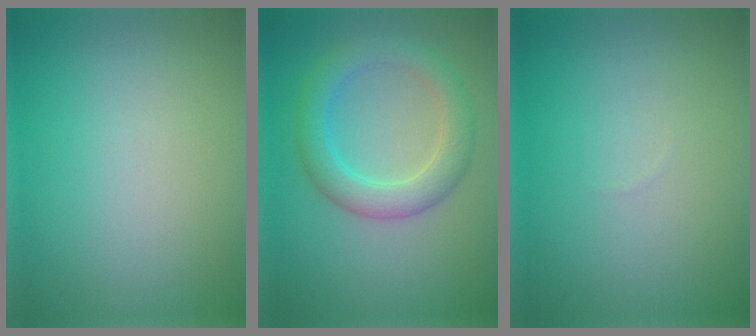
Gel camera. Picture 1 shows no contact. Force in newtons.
{"total": 4.3, "press": 4.3, "slide": 0.1}
{"total": 0.0}